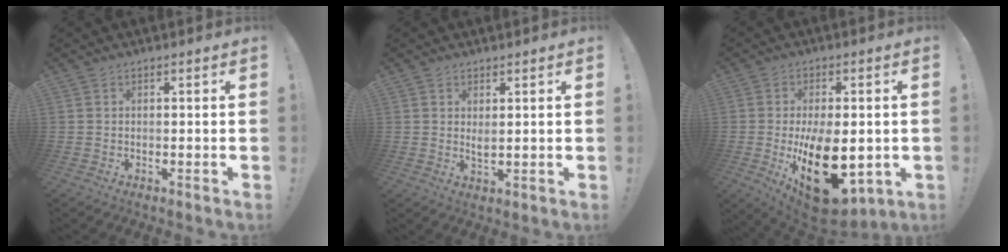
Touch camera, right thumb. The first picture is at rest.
{"total": 2.4, "force": [1.8, 0.9, 1.4], "torque": [-0.016, -0.012, 0.029]}
{"total": 21.4, "force": [-4.0, 11.4, 17.7], "torque": [-0.267, 0.005, -0.041]}